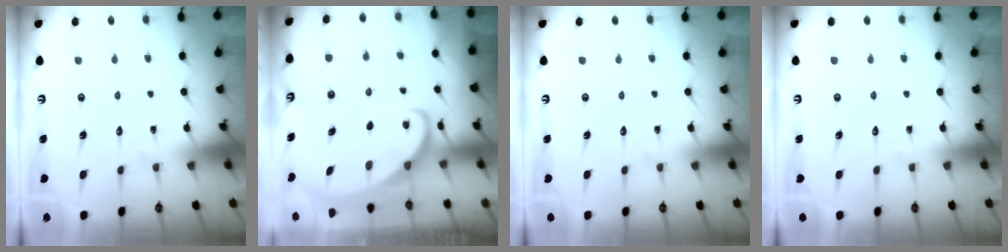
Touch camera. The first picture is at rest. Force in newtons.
{"total": 2.3, "press": 2.2, "slide": 0.3}
{"total": 0.0}
{"total": 0.0}